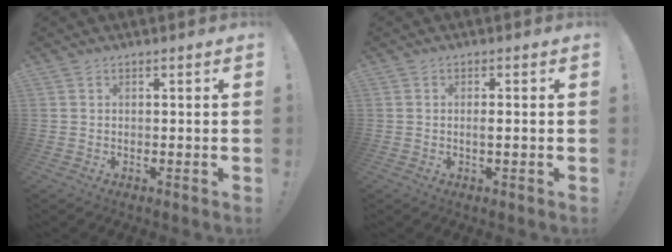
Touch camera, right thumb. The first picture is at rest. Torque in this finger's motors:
{"motor_torque": [-0.17, 0.05, -0.01, 0.18, 0.06]}